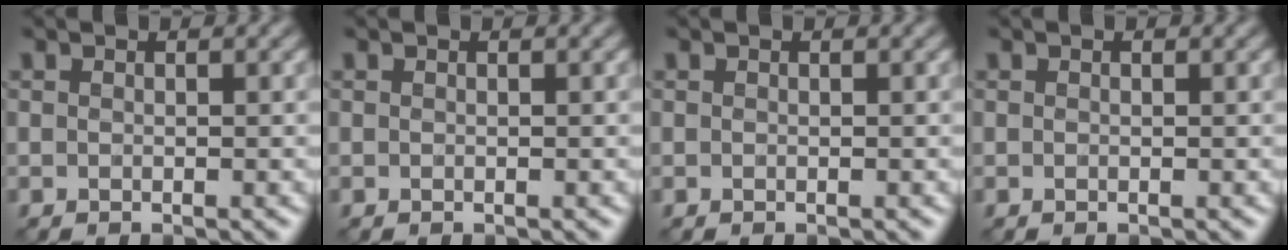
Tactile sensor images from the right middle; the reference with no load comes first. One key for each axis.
{"total": 0.0}
{"total": 0.0}
{"total": 0.0}